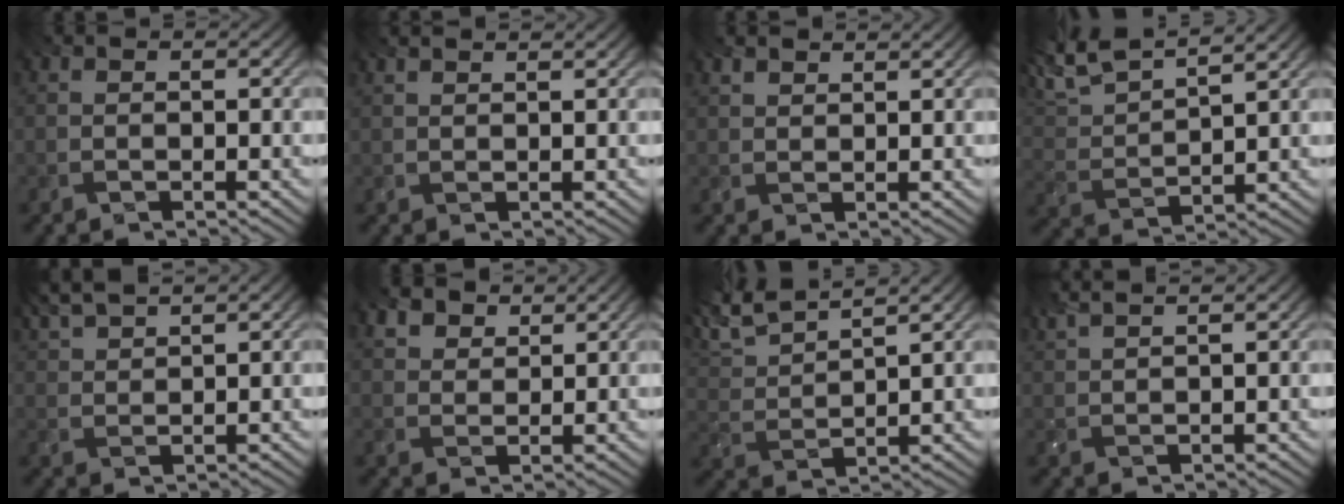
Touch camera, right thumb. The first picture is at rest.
{"total": 2.2, "force": [1.9, 0.3, 1.1], "torque": [-0.016, -0.002, 0.023]}
{"total": 3.0, "force": [2.5, 1.0, 1.4], "torque": [-0.028, -0.009, 0.051]}
{"total": 8.9, "force": [6.5, 2.6, 5.5], "torque": [-0.139, 0.019, 0.117]}
{"total": 5.7, "force": [4.8, 1.2, 2.9], "torque": [-0.069, 0.008, 0.082]}
{"total": 4.3, "force": [3.1, 2.4, 1.9], "torque": [-0.044, -0.014, 0.068]}
{"total": 8.5, "force": [6.8, 2.1, 4.6], "torque": [-0.121, 0.017, 0.123]}
{"total": 5.3, "force": [4.4, 0.9, 2.9], "torque": [-0.057, 0.016, 0.057]}